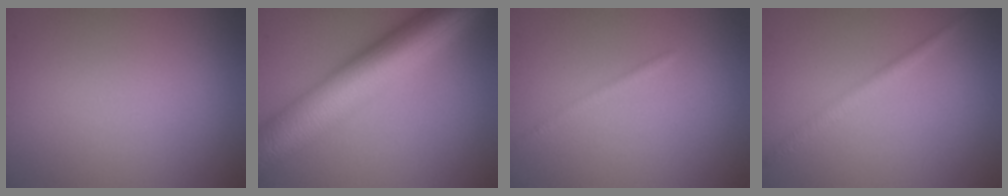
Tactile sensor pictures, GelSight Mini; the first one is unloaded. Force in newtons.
{"total": 11.2, "press": 11.2, "slide": 0.1}
{"total": 1.0, "press": 1.0, "slide": 0.1}
{"total": 1.5, "press": 1.5, "slide": 0.1}